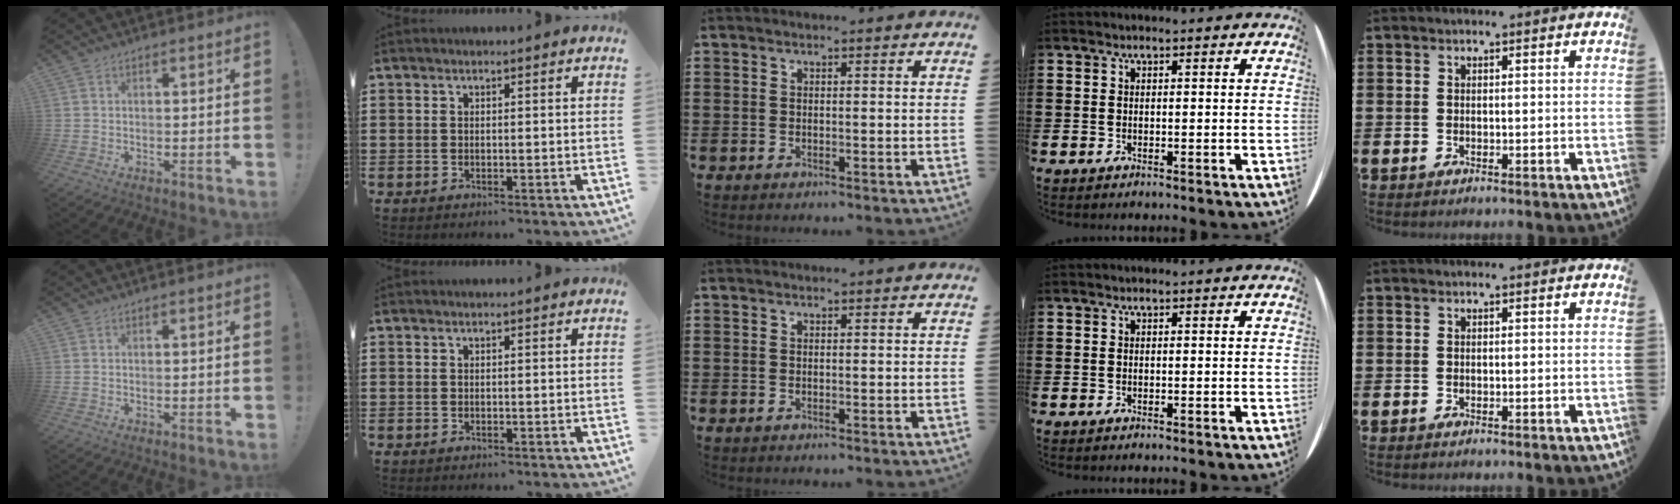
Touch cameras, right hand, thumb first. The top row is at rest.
{}